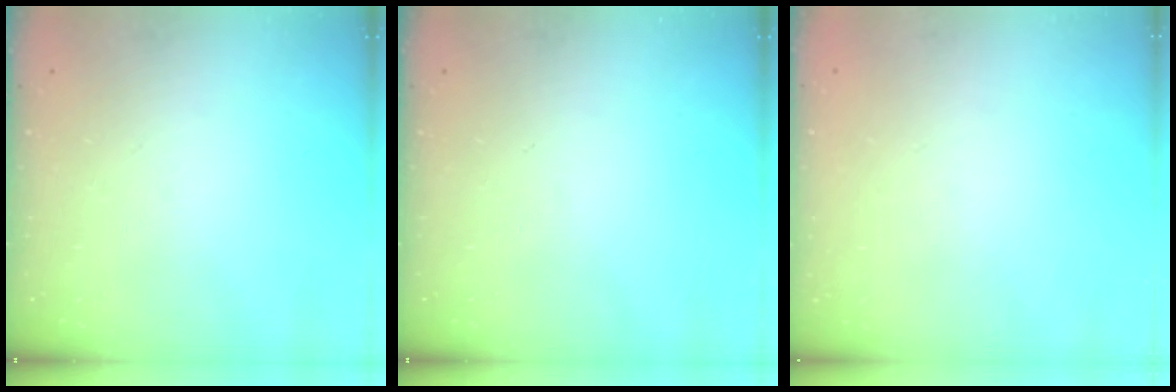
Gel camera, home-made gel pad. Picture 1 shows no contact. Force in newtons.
{"total": 0.0}
{"total": 1.8, "press": 1.8, "slide": 0.2}